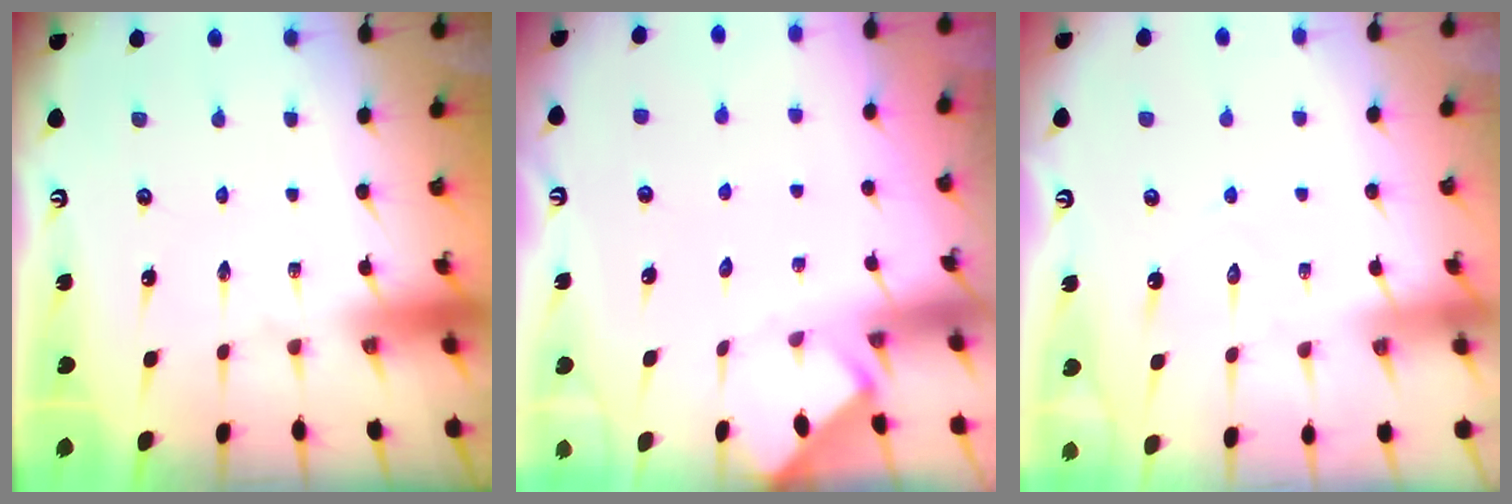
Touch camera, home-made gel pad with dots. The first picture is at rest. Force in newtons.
{"total": 3.4, "press": 3.4, "slide": 0.4}
{"total": 5.2, "press": 5.1, "slide": 0.5}